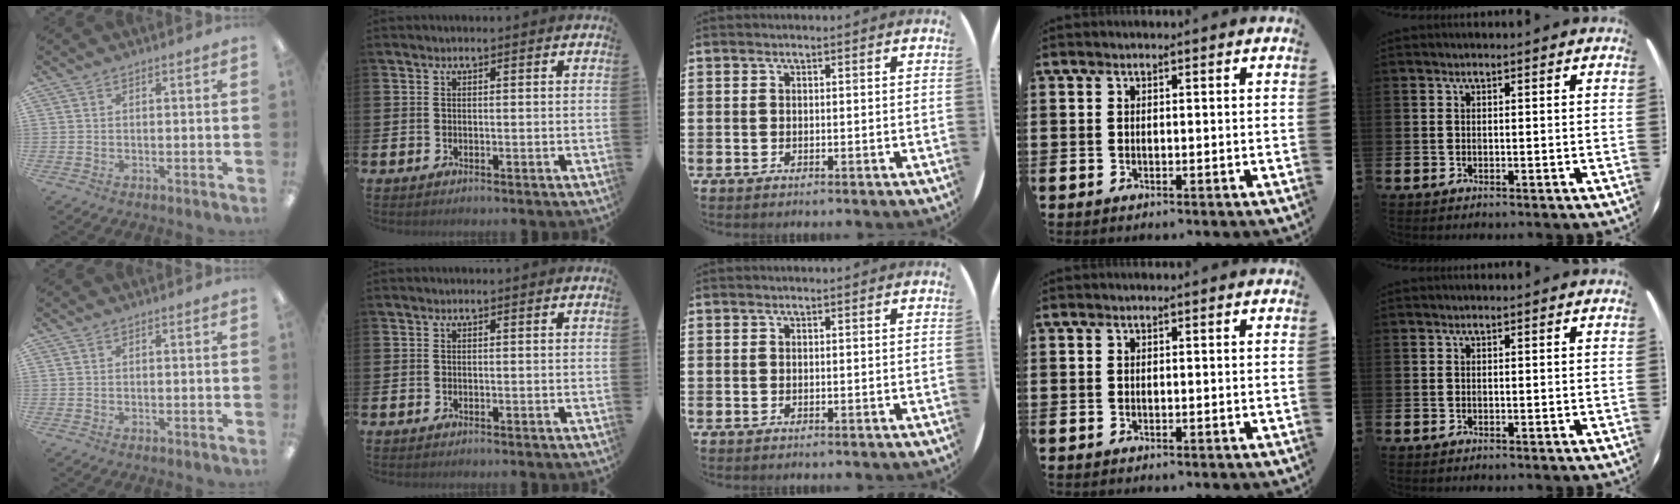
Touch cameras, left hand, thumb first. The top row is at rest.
{}